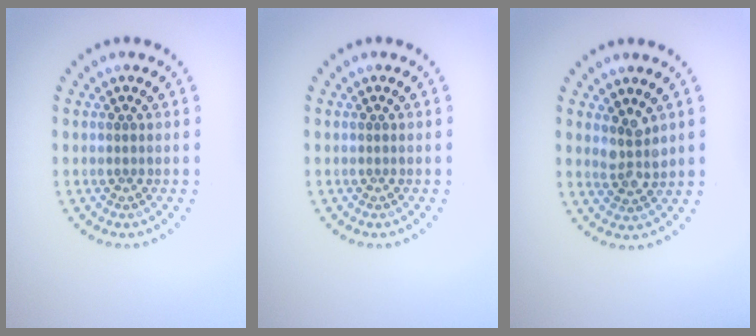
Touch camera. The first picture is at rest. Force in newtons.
{"total": 0.0}
{"total": 2.5, "press": 2.2, "slide": 1.2}